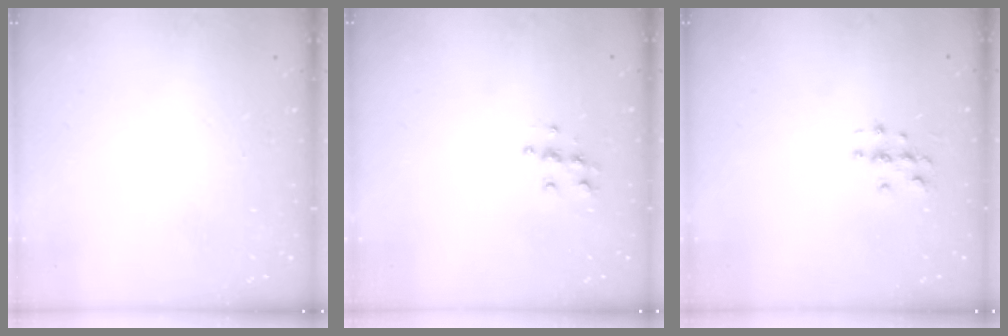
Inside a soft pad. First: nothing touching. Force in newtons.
{"total": 6.4, "press": 6.4, "slide": 0.3}
{"total": 2.8, "press": 2.8, "slide": 0.3}